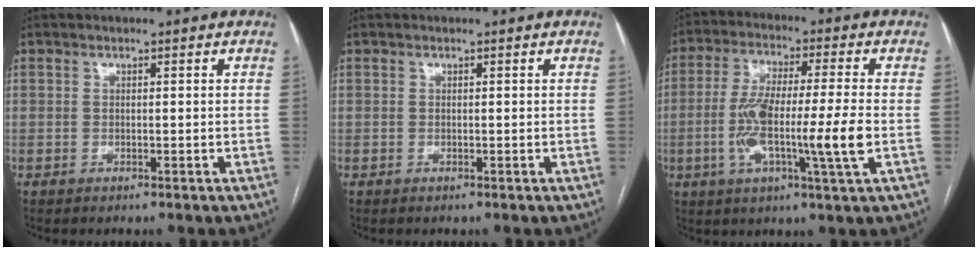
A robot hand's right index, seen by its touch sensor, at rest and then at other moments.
{"total": 0.0}
{"total": 12.8, "force": [-2.5, 0.2, 12.6], "torque": [-0.241, -0.003, -0.052]}